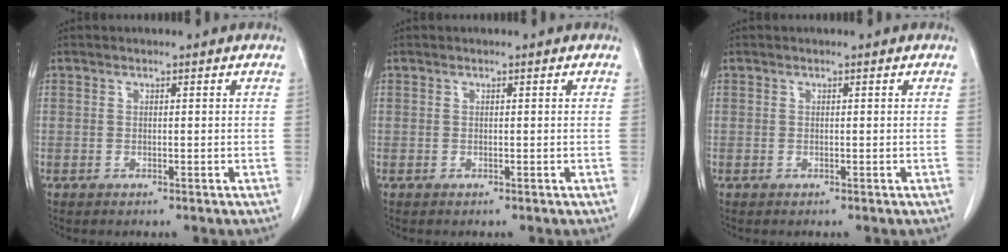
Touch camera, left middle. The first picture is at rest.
{"total": 0.0}
{"total": 0.0}